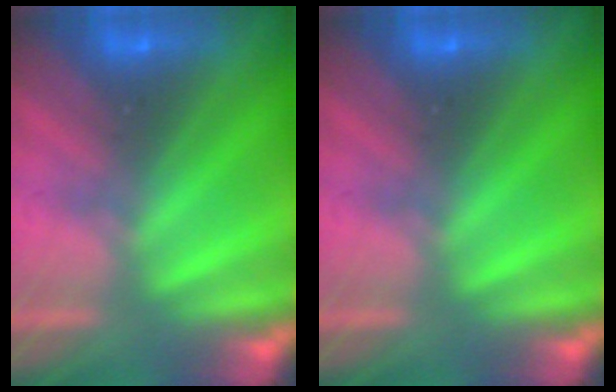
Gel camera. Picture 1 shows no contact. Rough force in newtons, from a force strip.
{"total": 0.0}